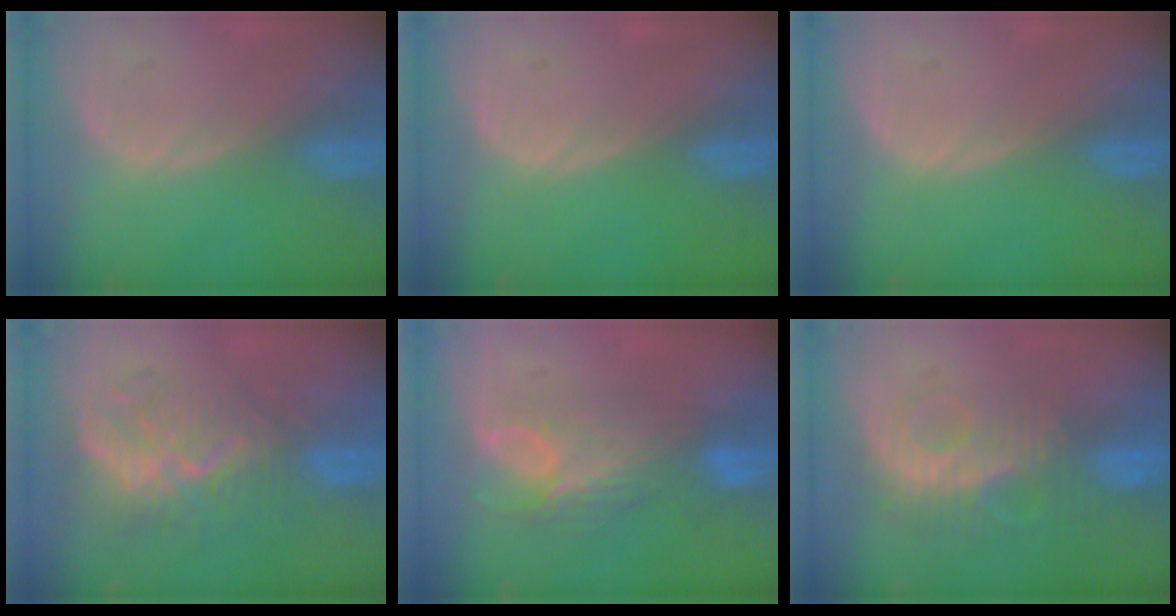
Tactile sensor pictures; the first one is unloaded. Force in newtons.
{"total": 0.0}
{"total": 0.0}
{"total": 10.0, "press": 8.7, "slide": 5.1}
{"total": 7.9, "press": 7.0, "slide": 3.7}
{"total": 9.2, "press": 8.1, "slide": 4.4}